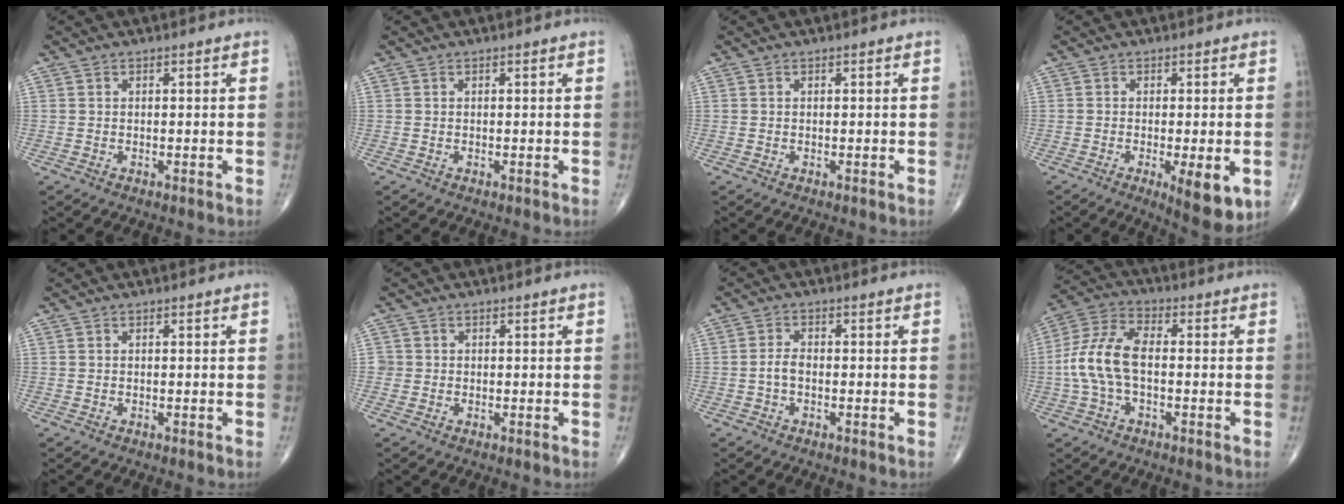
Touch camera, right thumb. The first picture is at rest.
{"total": 0.0}
{"total": 0.0}
{"total": 8.0, "force": [-2.4, 2.2, 7.3], "torque": [-0.099, -0.019, -0.031]}
{"total": 0.0}
{"total": 1.4, "force": [-0.1, 1.4, 0.1], "torque": [0.009, 0.006, -0.004]}
{"total": 2.3, "force": [-0.7, 1.3, 1.8], "torque": [-0.035, 0.009, -0.016]}
{"total": 10.8, "force": [-1.0, 5.7, 9.0], "torque": [-0.201, 0.033, -0.025]}